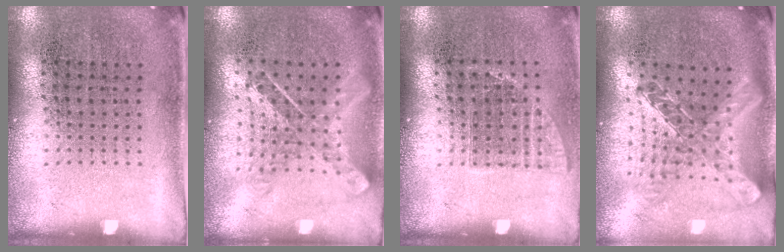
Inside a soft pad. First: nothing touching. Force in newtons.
{"total": 0.9, "press": 0.9, "slide": 0.2}
{"total": 0.8, "press": 0.8, "slide": 0.3}
{"total": 1.2, "press": 1.1, "slide": 0.5}